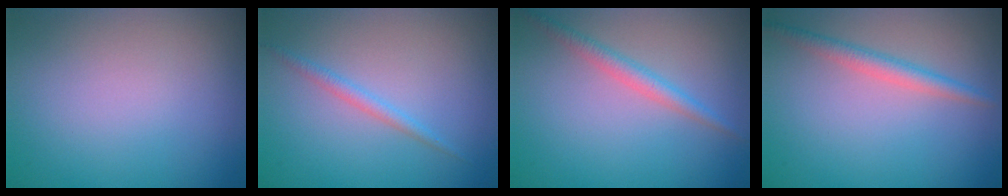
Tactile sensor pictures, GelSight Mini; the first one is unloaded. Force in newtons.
{"total": 1.3, "press": 1.3, "slide": 0.1}
{"total": 2.0, "press": 2.0, "slide": 0.1}
{"total": 2.2, "press": 2.1, "slide": 0.0}